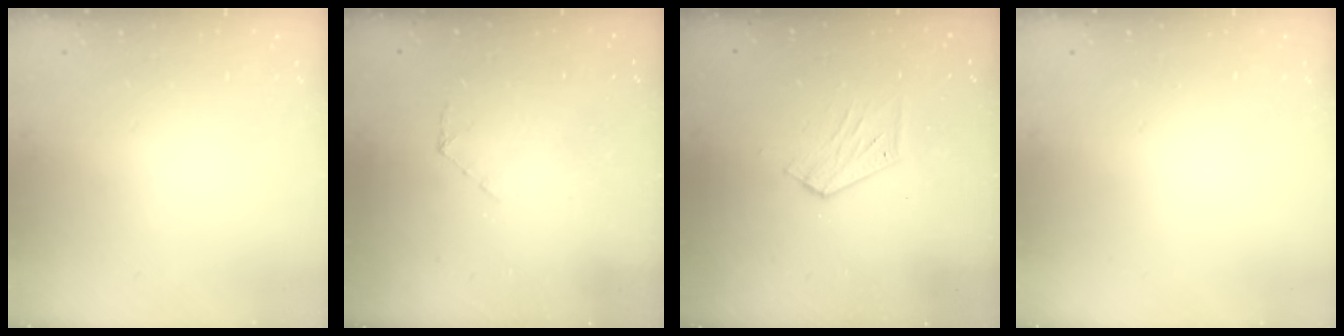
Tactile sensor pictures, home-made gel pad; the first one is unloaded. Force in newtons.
{"total": 4.4, "press": 4.4, "slide": 0.4}
{"total": 6.3, "press": 6.3, "slide": 0.7}
{"total": 0.0}